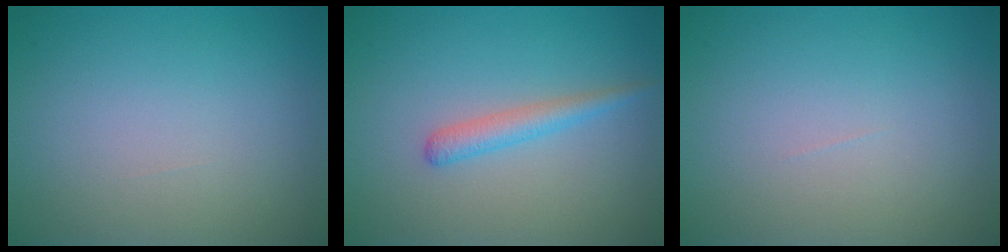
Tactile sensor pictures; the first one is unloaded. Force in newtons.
{"total": 1.9, "press": 1.9, "slide": 0.0}
{"total": 0.0}